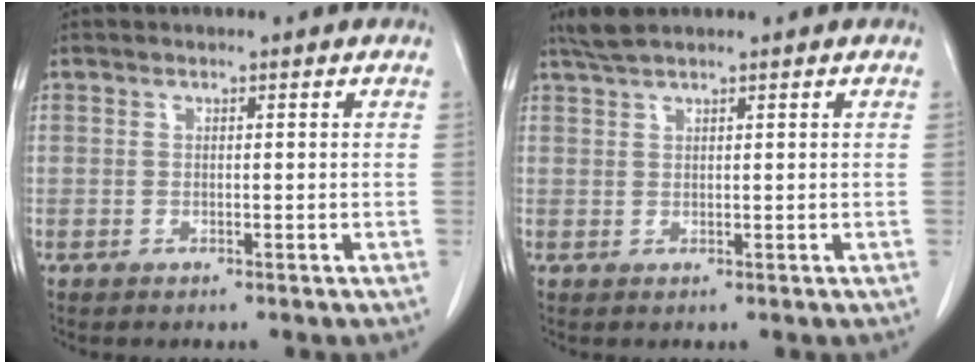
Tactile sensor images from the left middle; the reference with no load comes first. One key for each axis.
{"total": 2.3, "fx": 2.1, "fy": -0.1, "fz": 1.0, "tx": -0.026, "ty": 0.011, "tz": 0.044}